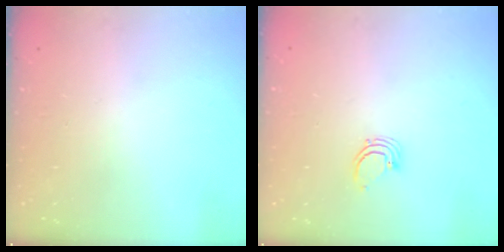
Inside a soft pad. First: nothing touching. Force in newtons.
{"total": 2.3, "press": 2.3, "slide": 0.1}